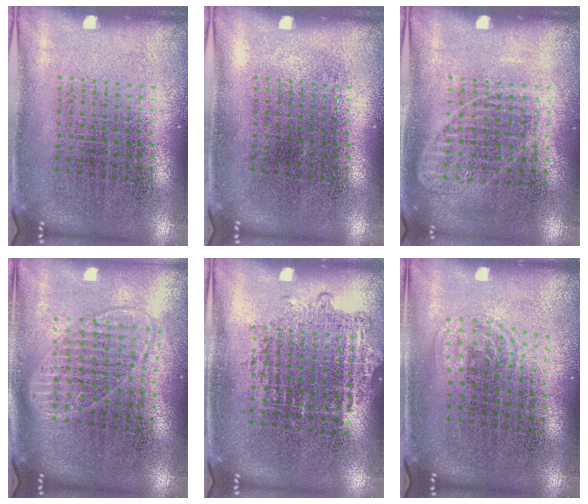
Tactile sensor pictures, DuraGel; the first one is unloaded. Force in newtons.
{"total": 0.0}
{"total": 1.0, "press": 0.9, "slide": 0.3}
{"total": 1.8, "press": 1.5, "slide": 1.0}
{"total": 1.0, "press": 0.9, "slide": 0.4}
{"total": 1.0, "press": 0.7, "slide": 0.7}